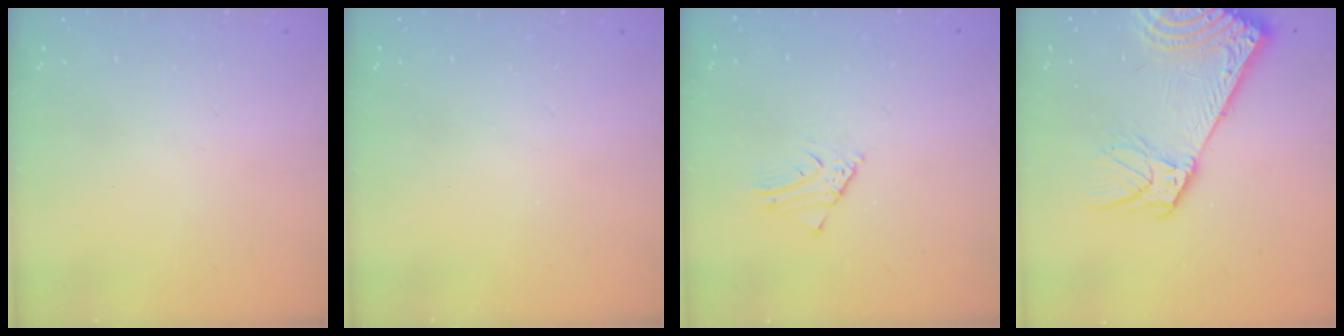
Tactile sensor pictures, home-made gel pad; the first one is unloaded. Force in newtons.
{"total": 0.0}
{"total": 2.6, "press": 2.6, "slide": 0.2}
{"total": 17.2, "press": 16.7, "slide": 3.8}